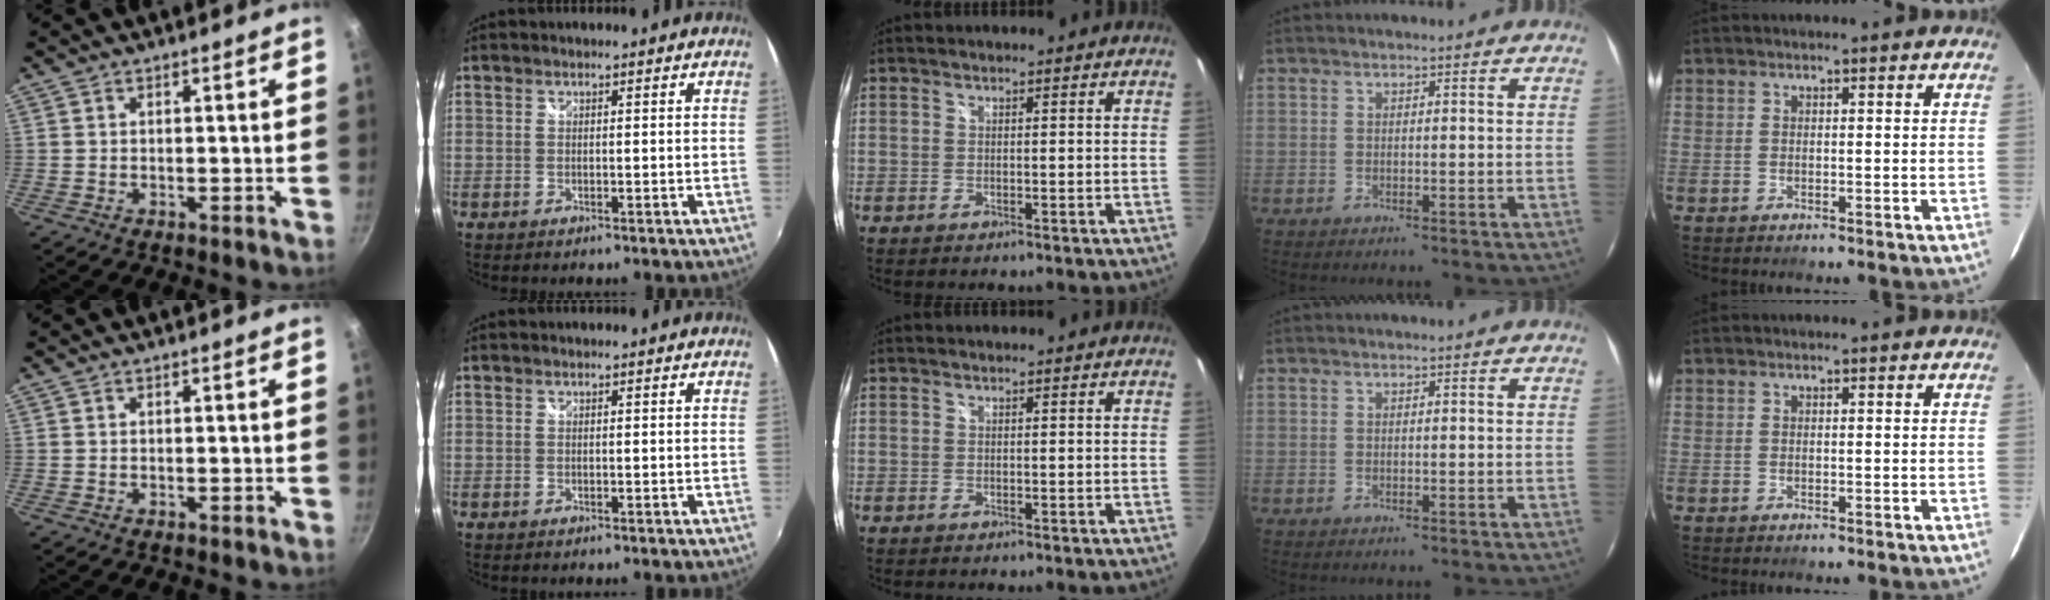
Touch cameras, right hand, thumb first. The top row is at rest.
{}